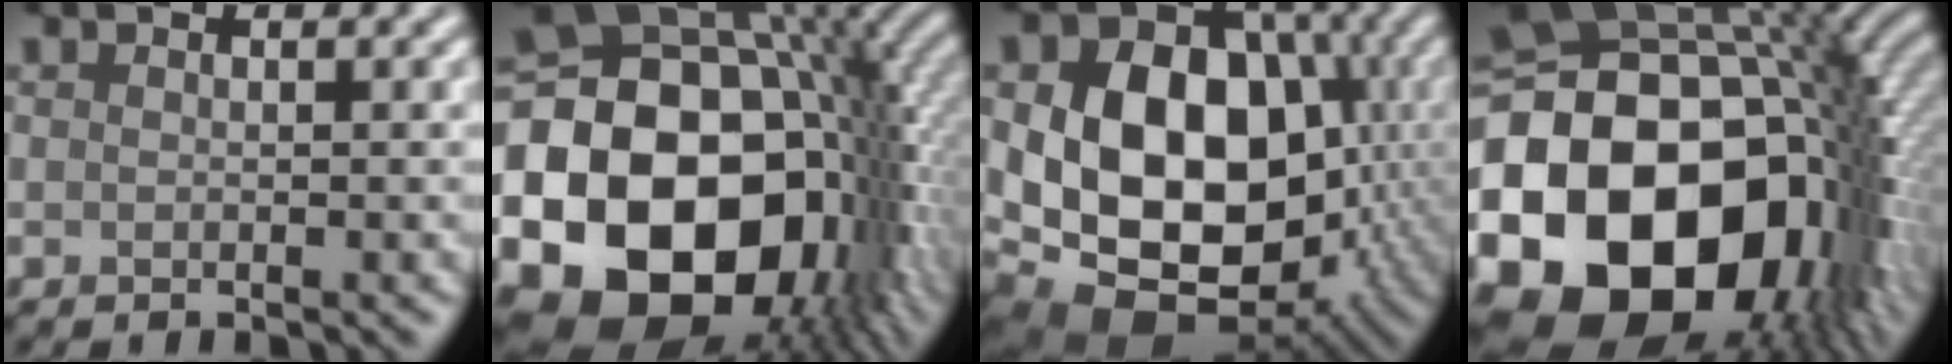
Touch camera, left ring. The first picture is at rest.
{"total": 21.8, "force": [-3.7, 15.7, 14.6], "torque": [-0.252, -0.037, -0.053]}
{"total": 18.8, "force": [-1.4, 14.5, 11.9], "torque": [-0.175, -0.006, -0.028]}
{"total": 23.3, "force": [-5.0, 17.6, 14.5], "torque": [-0.259, -0.038, -0.102]}